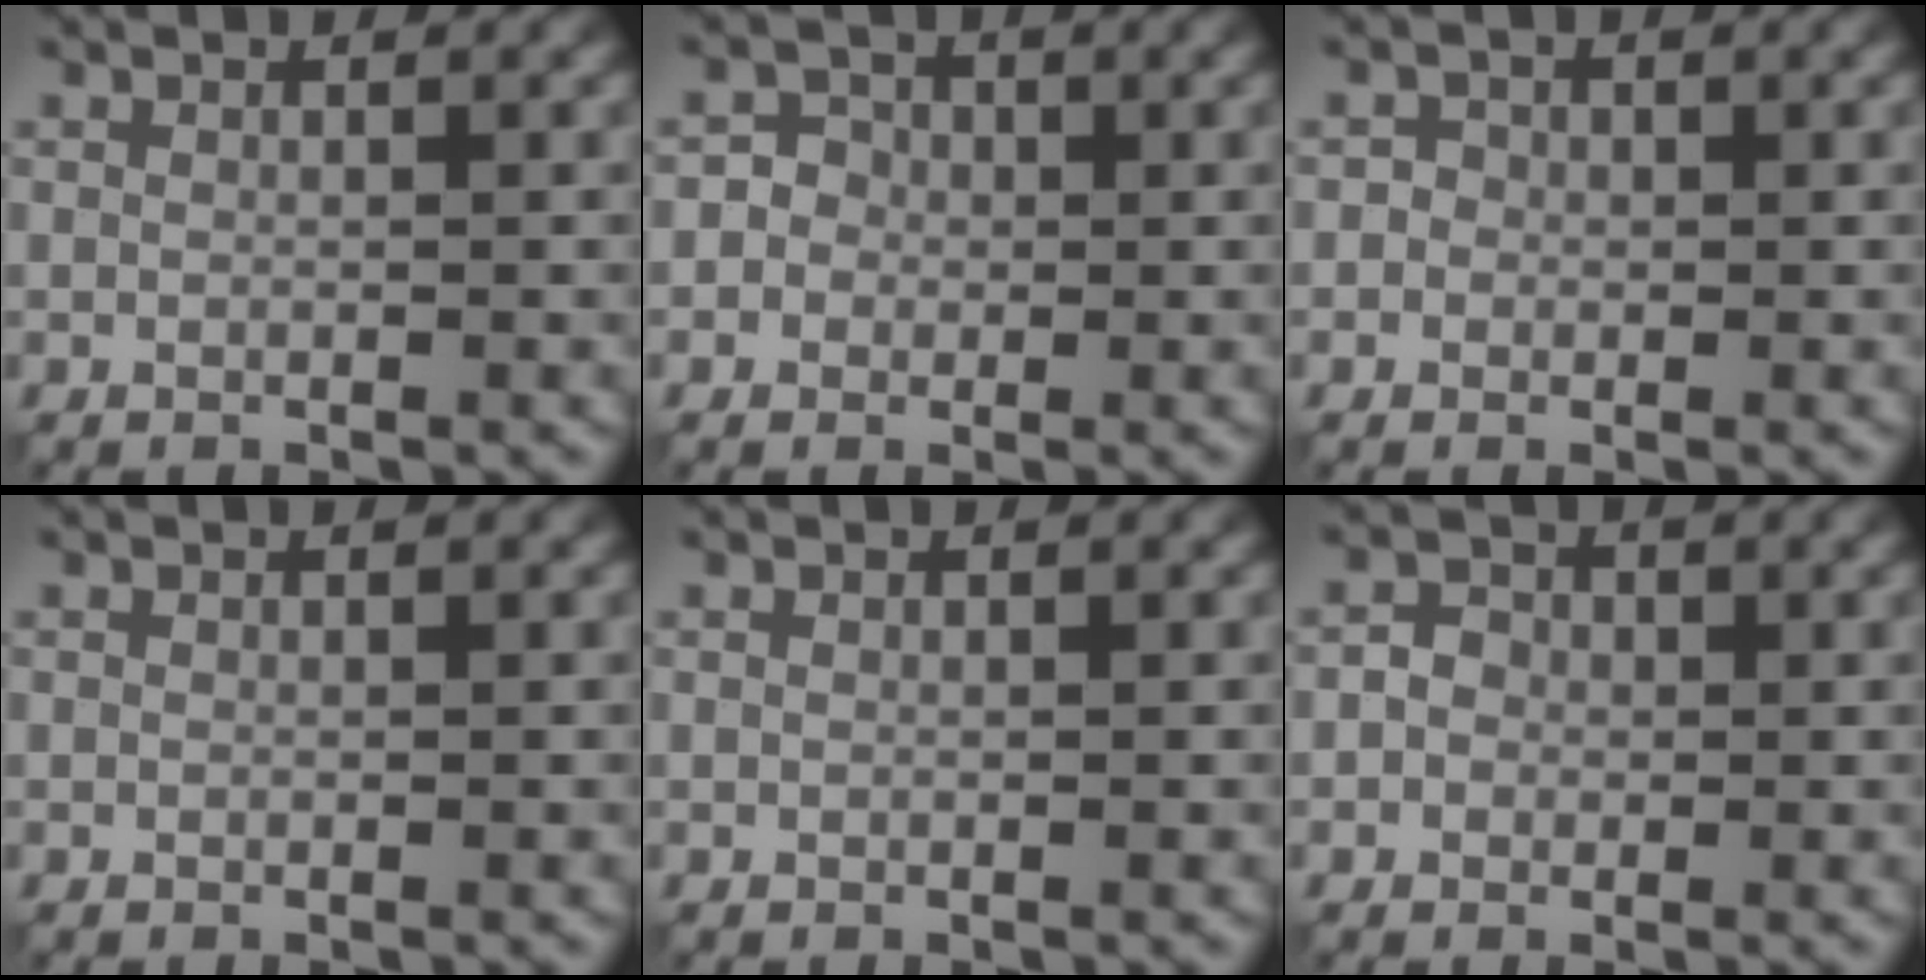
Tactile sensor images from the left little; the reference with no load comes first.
{"total": 2.5, "force": [-0.4, 2.4, 0.5], "torque": [0.014, 0.010, -0.027]}
{"total": 1.3, "force": [-0.1, 1.3, 0.3], "torque": [0.005, 0.001, -0.005]}
{"total": 0.0}
{"total": 0.0}
{"total": 1.7, "force": [-0.3, 1.5, 0.7], "torque": [-0.001, 0.001, -0.011]}